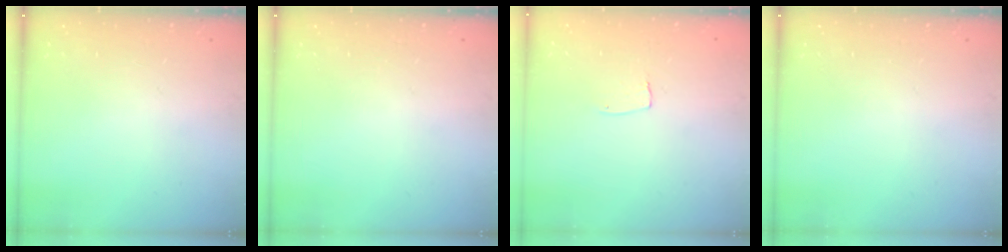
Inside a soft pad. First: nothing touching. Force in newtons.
{"total": 0.0}
{"total": 2.6, "press": 2.6, "slide": 0.1}
{"total": 0.0}